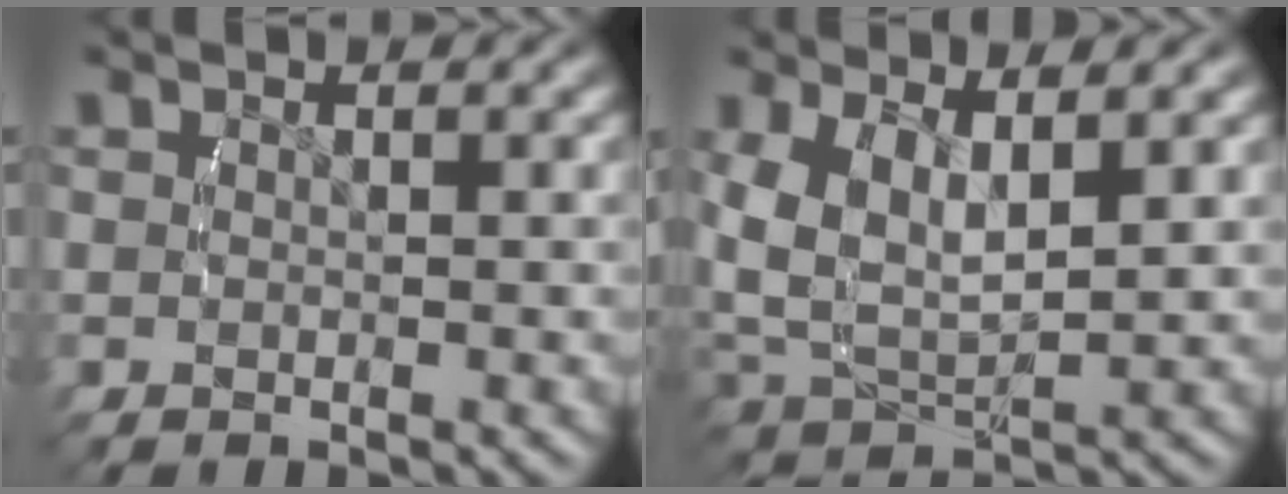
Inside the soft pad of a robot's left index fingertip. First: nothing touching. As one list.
[{"total": 7.3, "force": [0.8, 5.3, 5.0], "torque": [-0.130, -0.027, 0.026]}]